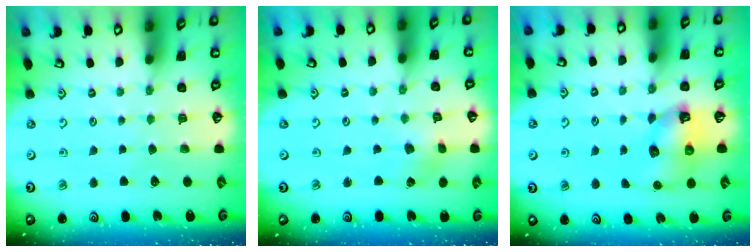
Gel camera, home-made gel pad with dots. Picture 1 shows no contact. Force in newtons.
{"total": 2.3, "press": 2.3, "slide": 0.6}
{"total": 6.8, "press": 6.8, "slide": 0.2}